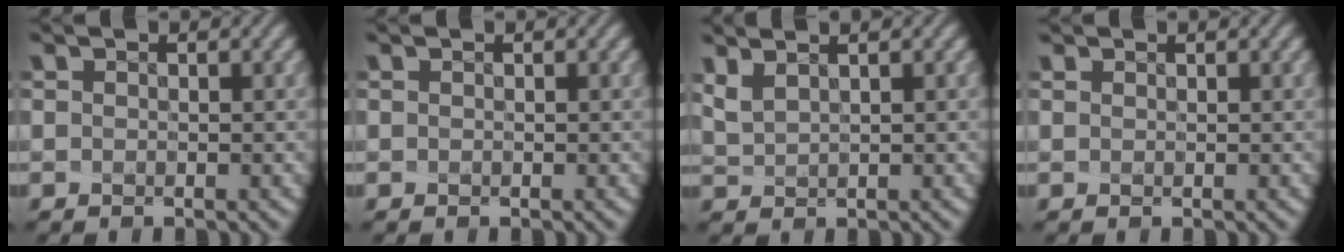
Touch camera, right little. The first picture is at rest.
{"total": 0.0}
{"total": 2.0, "force": [1.5, 0.5, 1.2], "torque": [-0.045, 0.011, 0.039]}
{"total": 0.5, "force": [0.1, -0.2, -0.5], "torque": [0.005, 0.006, 0.002]}